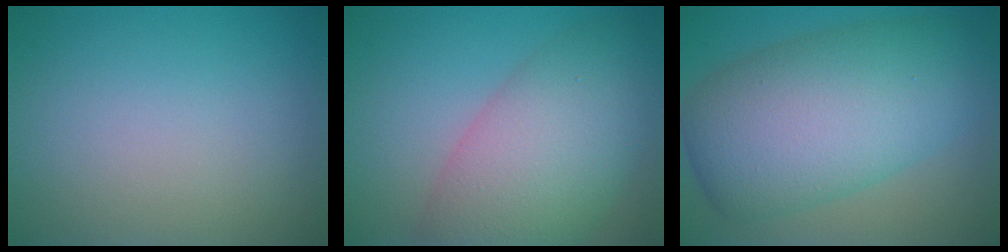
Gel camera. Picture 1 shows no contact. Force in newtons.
{"total": 8.7, "press": 8.7, "slide": 0.2}
{"total": 11.6, "press": 11.6, "slide": 0.3}